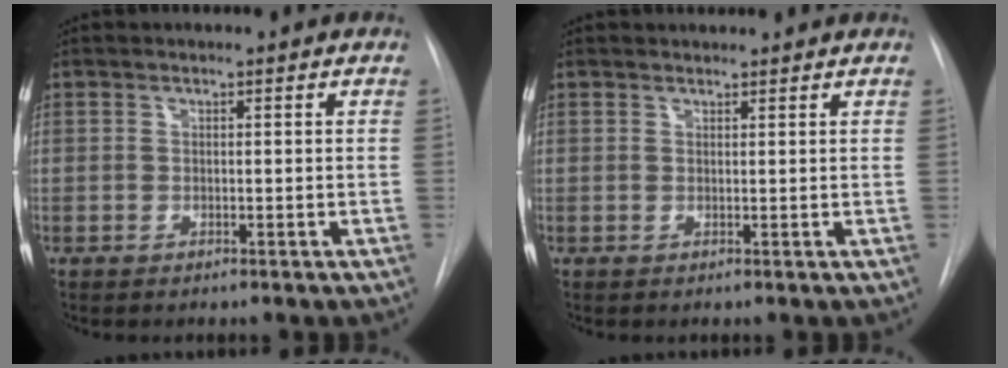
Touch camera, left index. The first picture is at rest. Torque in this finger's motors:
{"motor_torque": [-0.48, -1.02, 0.08, 0.01]}